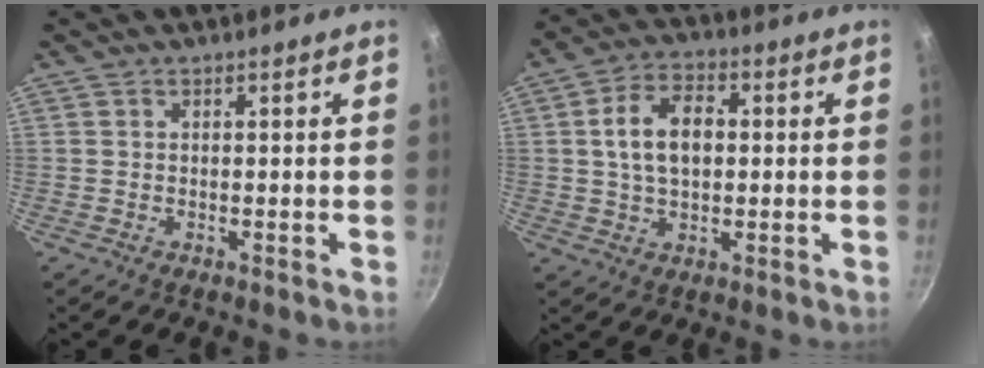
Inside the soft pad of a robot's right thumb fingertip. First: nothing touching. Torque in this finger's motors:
{"motor_torque": [-1.03, 1.20, 0.87, 0.41, 0.15]}